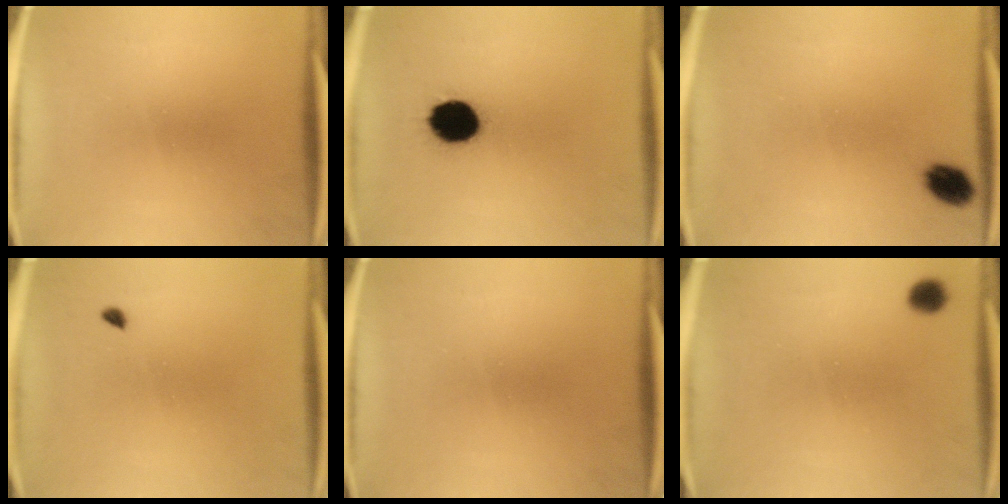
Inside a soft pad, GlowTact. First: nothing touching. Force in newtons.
{"total": 11.7}
{"total": 4.6}
{"total": 0.8}
{"total": 0.0}
{"total": 2.2}